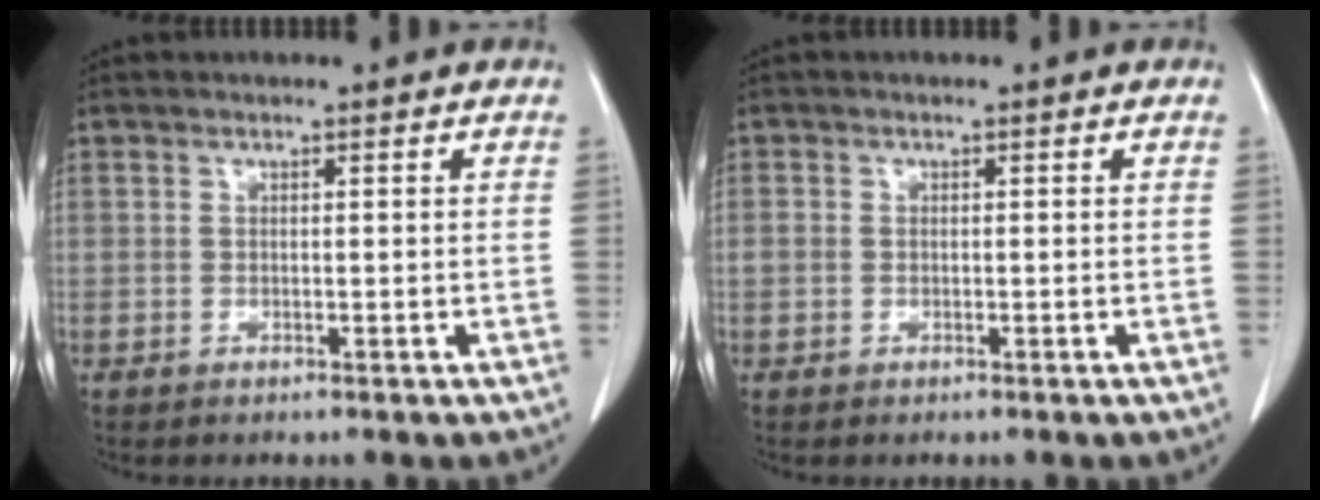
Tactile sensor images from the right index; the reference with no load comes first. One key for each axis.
{"total": 1.1, "fx": -0.1, "fy": 0.9, "fz": 0.5, "tx": -0.010, "ty": 0.008, "tz": 0.000}